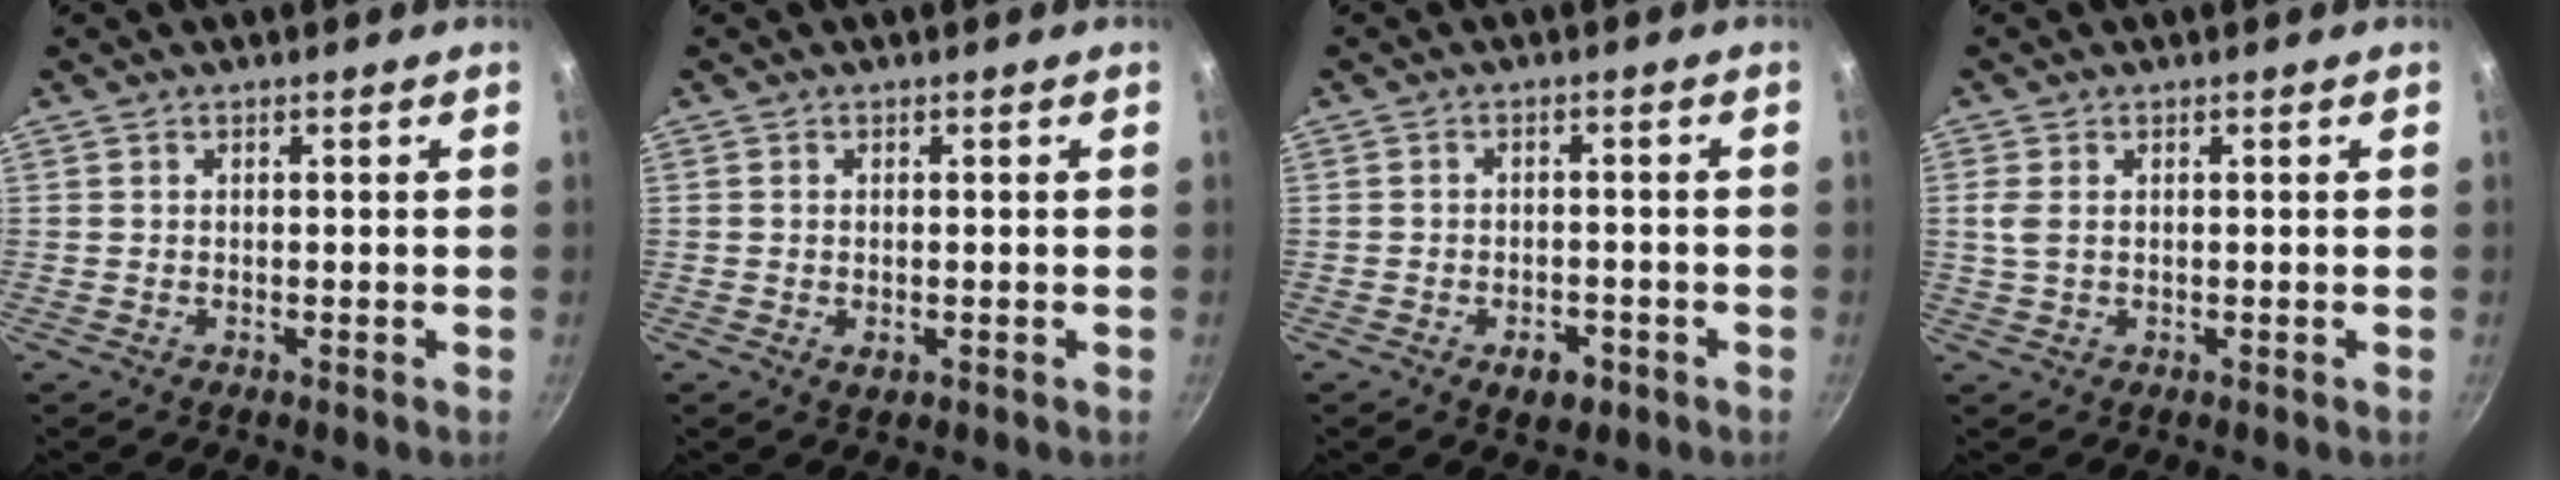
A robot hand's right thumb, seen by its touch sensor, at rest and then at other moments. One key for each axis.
{"total": 1.7, "fx": -0.3, "fy": 1.0, "fz": 1.3, "tx": -0.021, "ty": -0.004, "tz": -0.004}
{"total": 4.5, "fx": -2.2, "fy": 2.7, "fz": 2.8, "tx": -0.032, "ty": 0.016, "tz": -0.027}
{"total": 2.4, "fx": 0.4, "fy": 1.4, "fz": 1.9, "tx": -0.043, "ty": 0.000, "tz": 0.010}